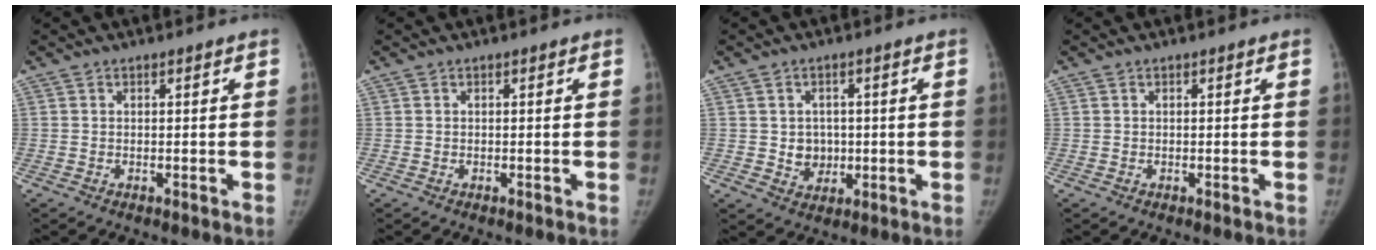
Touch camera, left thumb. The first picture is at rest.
{"total": 0.0}
{"total": 4.7, "force": [-0.1, 4.3, 2.0], "torque": [0.001, 0.003, 0.005]}
{"total": 0.0}